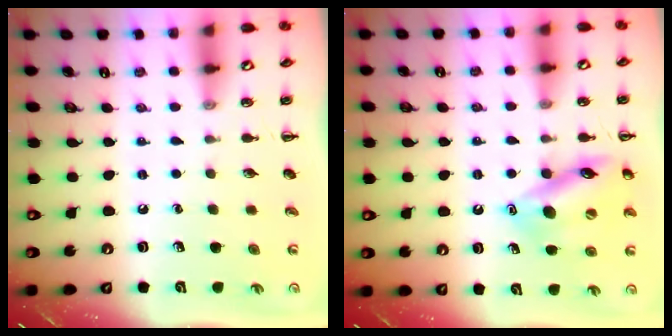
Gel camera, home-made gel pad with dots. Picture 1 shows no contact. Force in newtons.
{"total": 15.0, "press": 14.8, "slide": 2.5}